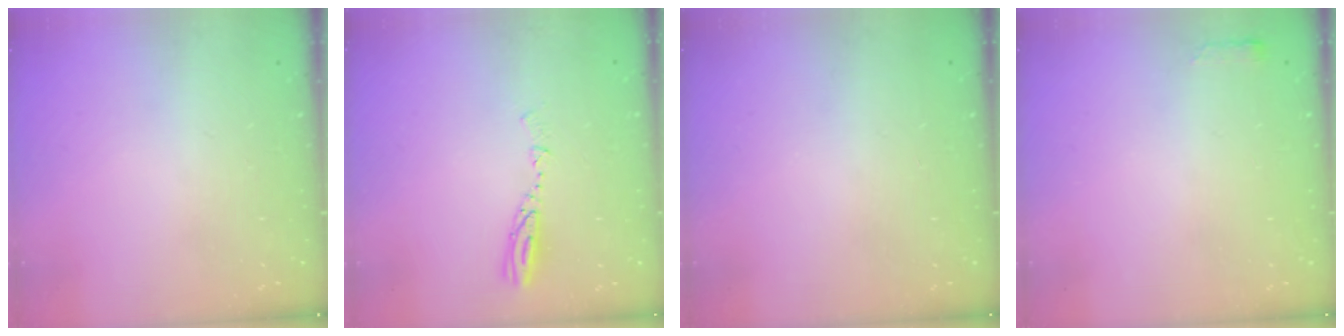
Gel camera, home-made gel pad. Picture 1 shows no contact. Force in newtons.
{"total": 4.0, "press": 3.9, "slide": 0.2}
{"total": 0.0}
{"total": 2.4, "press": 2.4, "slide": 0.4}